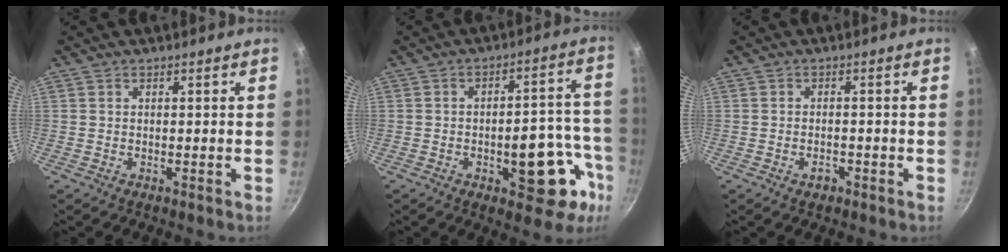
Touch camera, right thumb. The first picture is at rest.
{"total": 15.5, "force": [-5.9, 7.5, 12.2], "torque": [-0.089, 0.048, -0.073]}
{"total": 1.9, "force": [-1.1, 1.1, 1.0], "torque": [-0.011, 0.011, -0.015]}